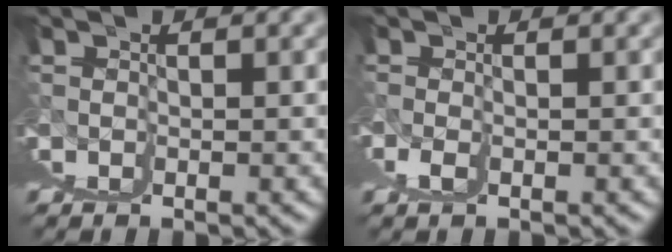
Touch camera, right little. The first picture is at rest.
{"total": 2.2, "force": [-0.7, -1.8, -1.1], "torque": [0.017, -0.006, -0.001]}